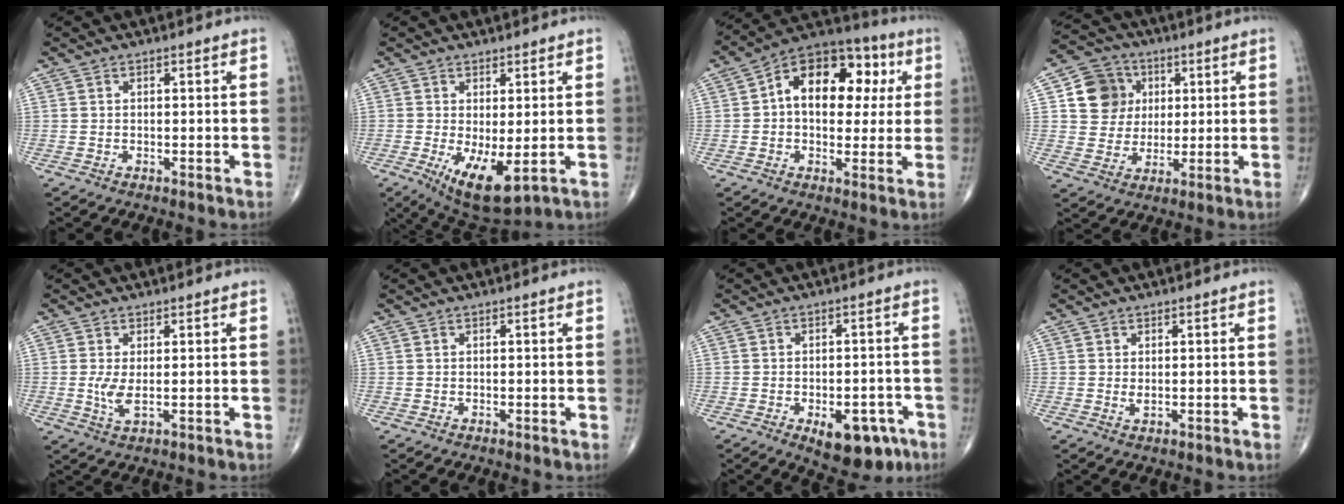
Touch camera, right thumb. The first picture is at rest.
{"total": 9.2, "force": [-1.8, 3.5, 8.3], "torque": [-0.139, -0.022, -0.015]}
{"total": 16.9, "force": [3.3, 10.9, 12.5], "torque": [-0.140, 0.026, 0.040]}
{"total": 10.4, "force": [2.9, 9.3, 3.4], "torque": [-0.022, -0.005, 0.050]}
{"total": 3.2, "force": [0.0, 1.0, 3.0], "torque": [-0.072, -0.013, 0.004]}
{"total": 0.0}
{"total": 10.2, "force": [-4.9, 5.4, 7.1], "torque": [-0.066, 0.020, -0.057]}
{"total": 0.9, "force": [0.2, 0.4, 0.8], "torque": [-0.015, -0.004, 0.005]}